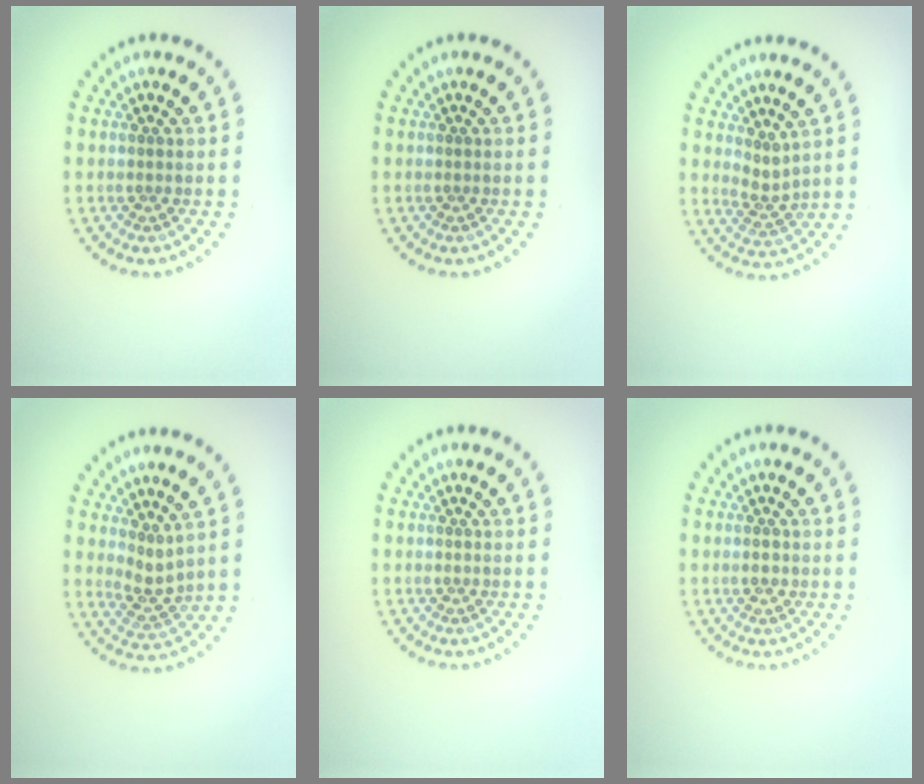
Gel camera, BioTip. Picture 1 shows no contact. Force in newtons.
{"total": 0.0}
{"total": 1.9, "press": 1.4, "slide": 1.3}
{"total": 2.0, "press": 1.5, "slide": 1.4}
{"total": 0.0}
{"total": 1.1, "press": 1.1, "slide": 0.1}